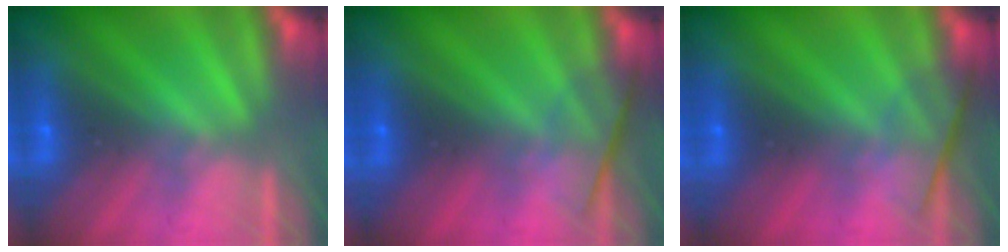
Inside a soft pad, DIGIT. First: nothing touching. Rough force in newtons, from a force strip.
{"total": 2.4}
{"total": 2.4}